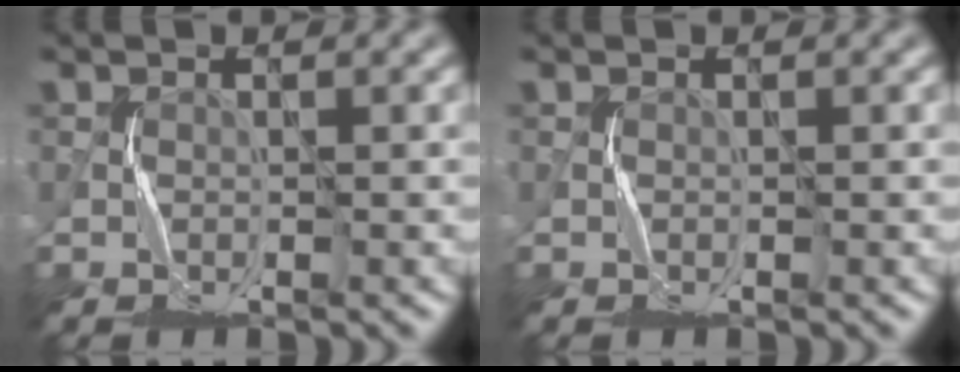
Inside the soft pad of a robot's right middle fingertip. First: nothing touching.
{"total": 0.0}